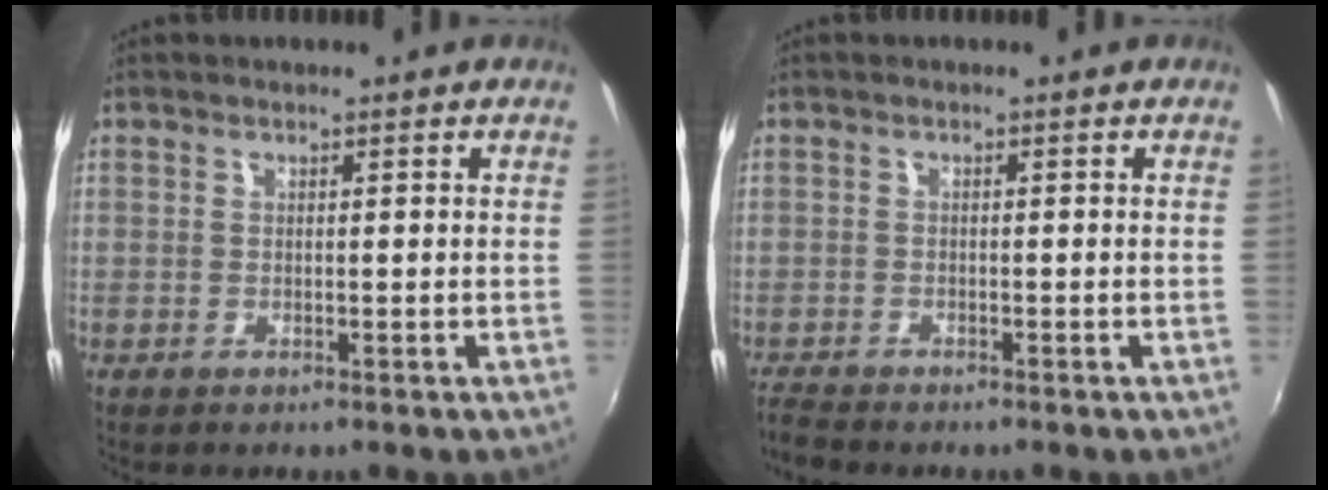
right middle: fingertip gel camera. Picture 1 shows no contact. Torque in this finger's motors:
{"motor_torque": [0.12, -0.15, 0.00, 0.01]}